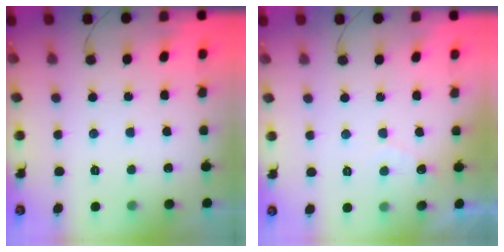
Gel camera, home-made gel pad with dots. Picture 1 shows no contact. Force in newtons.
{"total": 3.8, "press": 3.8, "slide": 0.2}